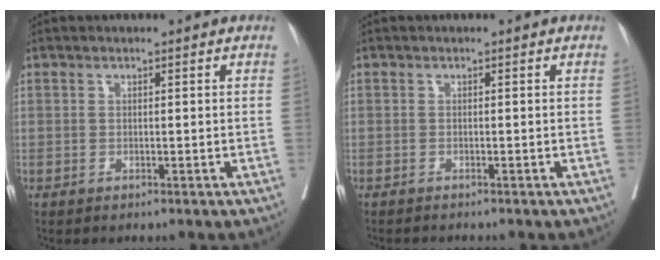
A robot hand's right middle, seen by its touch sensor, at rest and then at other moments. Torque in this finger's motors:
{"motor_torque": [0.59, -0.73, 0.06, 0.02]}